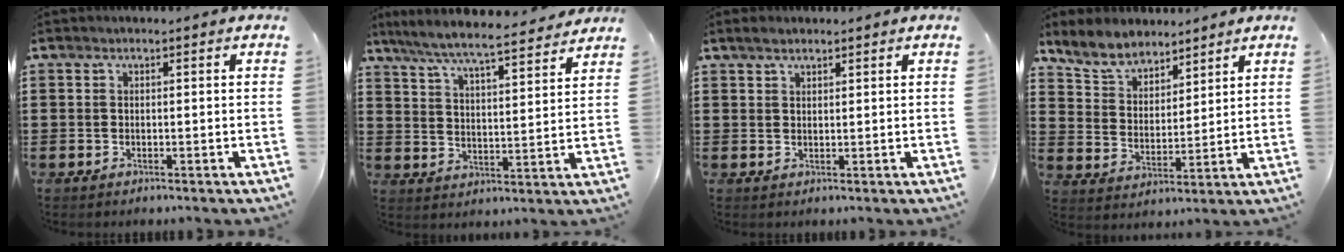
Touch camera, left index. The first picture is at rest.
{"total": 6.5, "force": [6.0, -0.2, 2.5], "torque": [-0.073, -0.040, 0.099]}
{"total": 1.6, "force": [1.5, 0.6, 0.4], "torque": [-0.010, 0.004, 0.028]}
{"total": 6.3, "force": [5.7, 2.3, 1.6], "torque": [-0.058, -0.016, 0.103]}